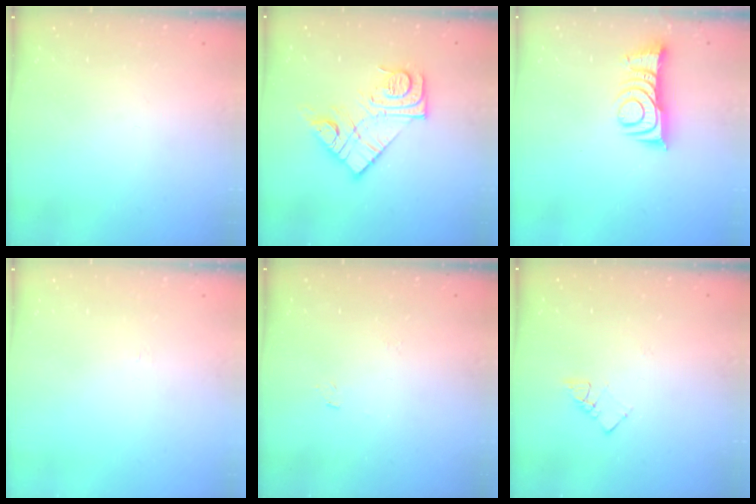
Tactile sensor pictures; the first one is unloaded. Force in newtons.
{"total": 14.6, "press": 14.5, "slide": 0.8}
{"total": 10.0, "press": 9.9, "slide": 1.0}
{"total": 3.5, "press": 3.5, "slide": 0.4}
{"total": 4.1, "press": 4.1, "slide": 0.4}
{"total": 3.6, "press": 3.5, "slide": 0.4}